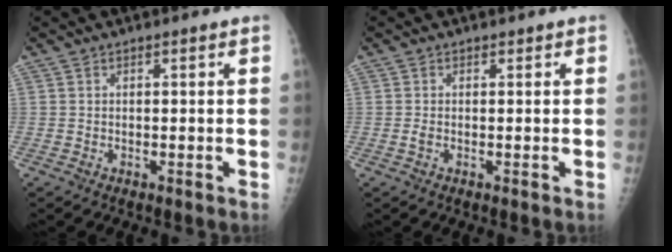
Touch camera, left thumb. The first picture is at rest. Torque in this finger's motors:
{"motor_torque": [-0.08, 0.08, 0.21, -0.15, 0.00]}